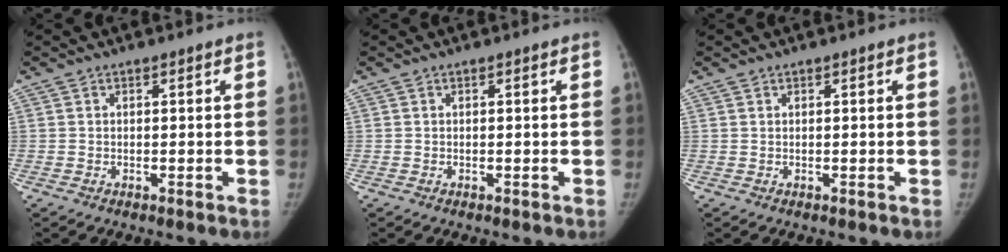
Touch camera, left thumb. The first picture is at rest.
{"total": 0.0}
{"total": 0.0}